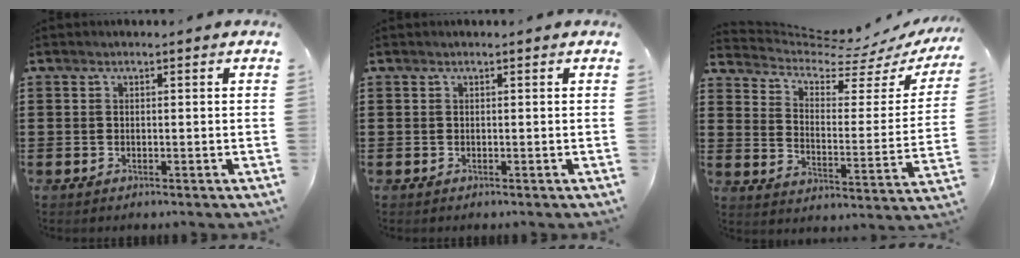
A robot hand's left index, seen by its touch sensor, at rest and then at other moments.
{"total": 0.0}
{"total": 5.1, "force": [4.5, 1.4, 2.2], "torque": [-0.061, -0.042, 0.069]}